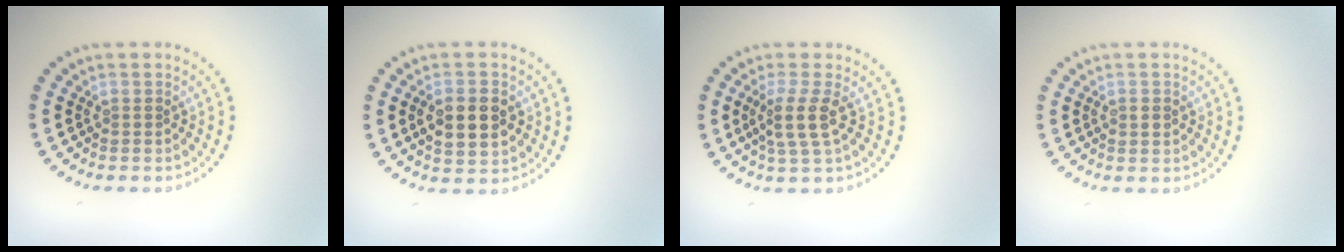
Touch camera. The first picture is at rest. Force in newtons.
{"total": 4.6, "press": 4.6, "slide": 0.3}
{"total": 2.9, "press": 2.4, "slide": 1.7}
{"total": 1.3, "press": 1.3, "slide": 0.2}